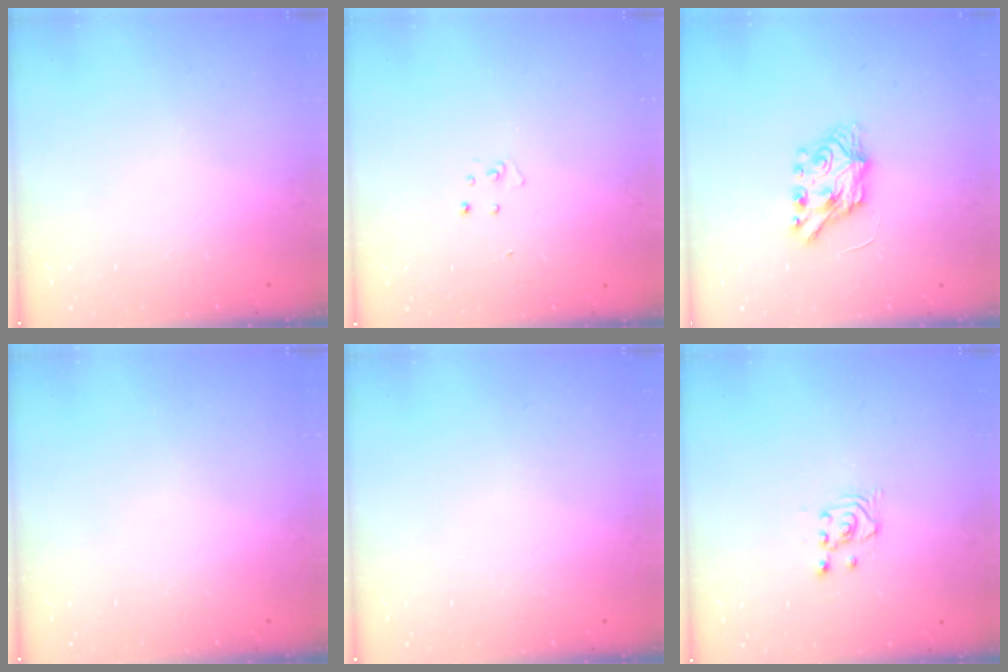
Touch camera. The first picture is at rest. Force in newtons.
{"total": 3.6, "press": 3.6, "slide": 0.3}
{"total": 7.2, "press": 7.1, "slide": 0.4}
{"total": 0.0}
{"total": 0.0}
{"total": 2.7, "press": 2.7, "slide": 0.3}